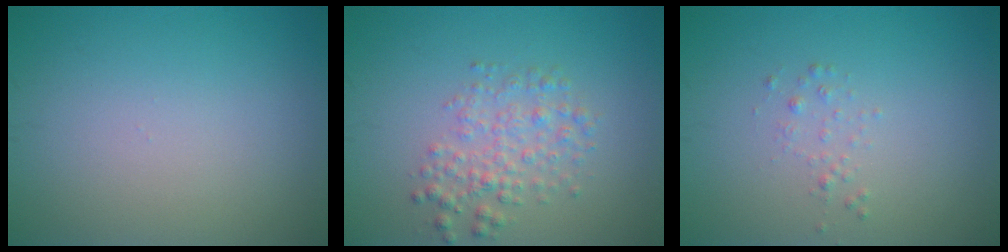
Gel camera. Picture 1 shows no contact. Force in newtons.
{"total": 2.9, "press": 2.9, "slide": 0.1}
{"total": 0.8, "press": 0.8, "slide": 0.1}